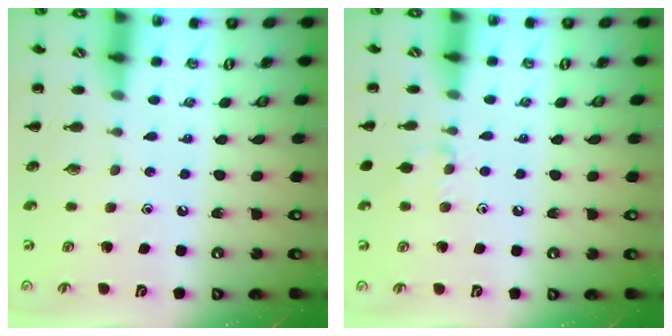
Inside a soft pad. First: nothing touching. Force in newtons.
{"total": 6.7, "press": 6.5, "slide": 1.7}